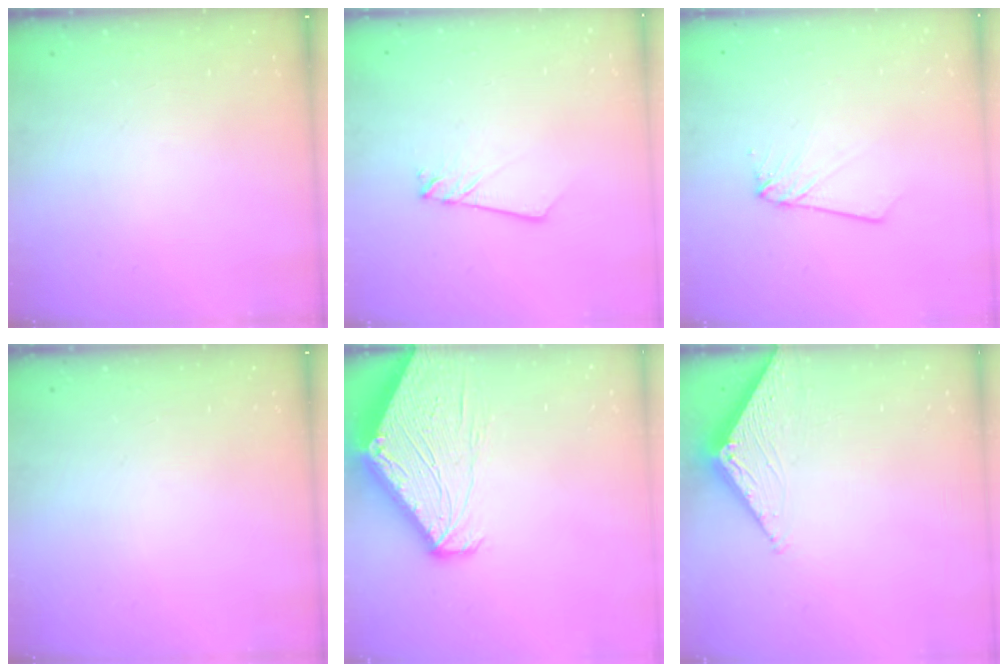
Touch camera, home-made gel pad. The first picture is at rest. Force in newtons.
{"total": 2.4, "press": 2.4, "slide": 0.2}
{"total": 3.5, "press": 3.4, "slide": 0.3}
{"total": 0.0}
{"total": 6.7, "press": 6.7, "slide": 0.5}
{"total": 2.8, "press": 2.8, "slide": 0.3}